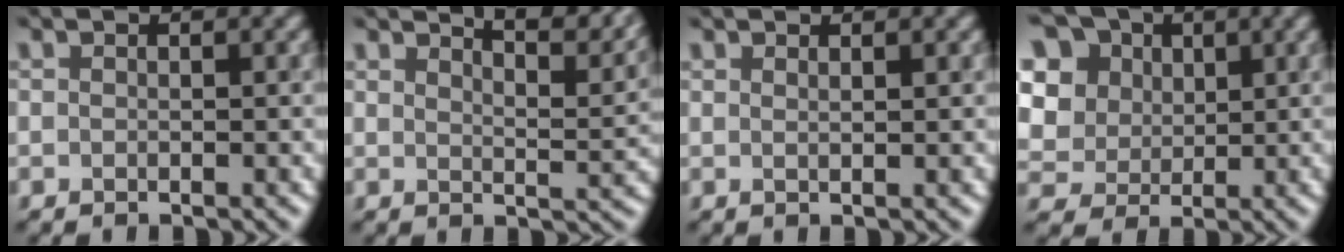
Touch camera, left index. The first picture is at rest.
{"total": 8.0, "force": [6.4, 2.2, 4.3], "torque": [-0.030, 0.024, 0.058]}
{"total": 1.1, "force": [0.8, 0.1, 0.8], "torque": [-0.005, -0.004, 0.009]}
{"total": 11.4, "force": [4.8, 9.0, 5.2], "torque": [-0.134, 0.025, 0.083]}